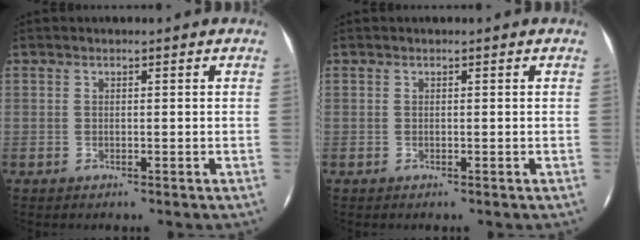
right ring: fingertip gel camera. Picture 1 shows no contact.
{"total": 0.0}